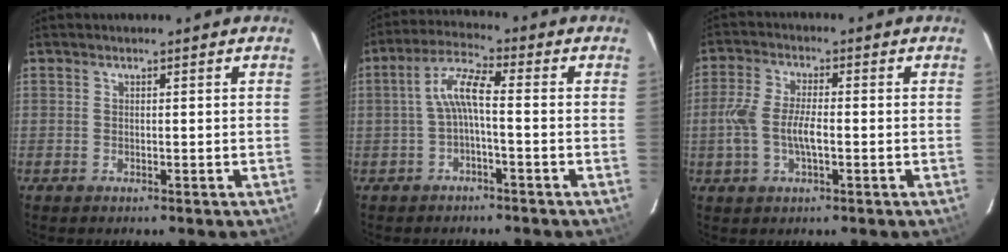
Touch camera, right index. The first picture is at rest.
{"total": 5.5, "force": [-1.1, 1.0, 5.3], "torque": [-0.120, 0.016, -0.022]}
{"total": 7.6, "force": [-1.4, 3.1, 6.8], "torque": [-0.143, 0.003, -0.028]}